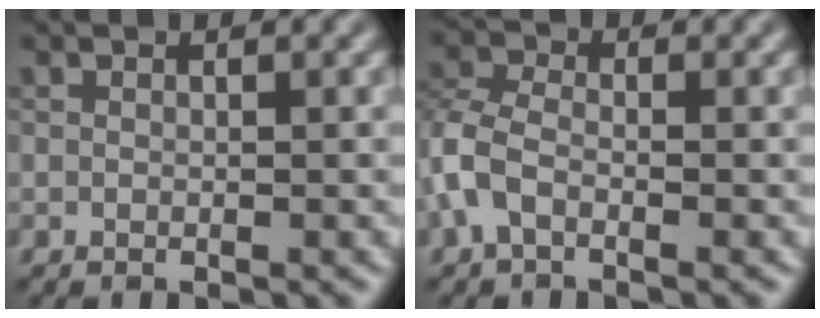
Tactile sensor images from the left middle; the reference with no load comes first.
{"total": 3.3, "force": [-1.2, 2.1, 2.2], "torque": [-0.058, 0.006, -0.037]}